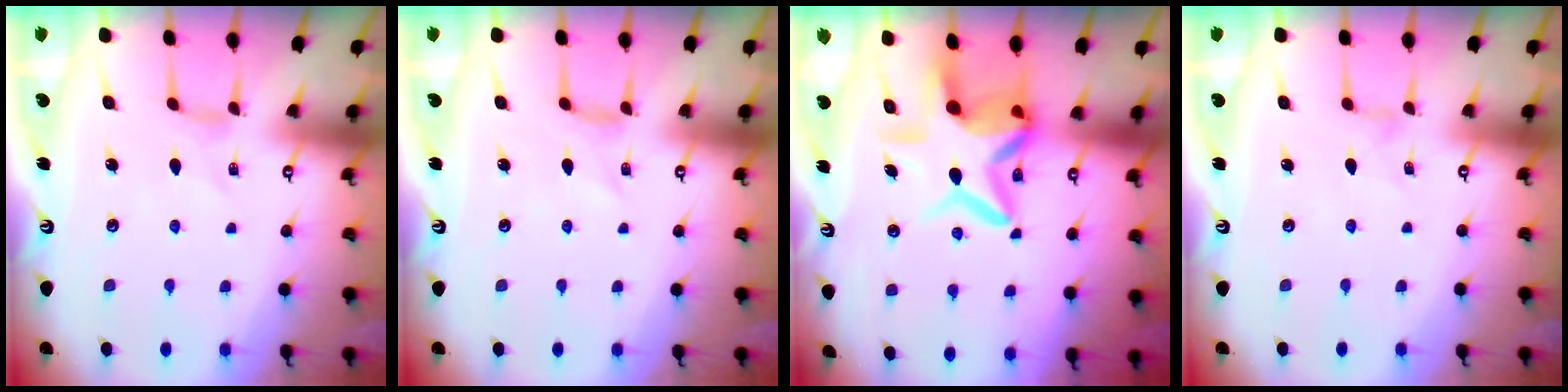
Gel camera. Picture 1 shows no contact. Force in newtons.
{"total": 1.0, "press": 0.9, "slide": 0.3}
{"total": 10.8, "press": 10.7, "slide": 1.6}
{"total": 0.0}